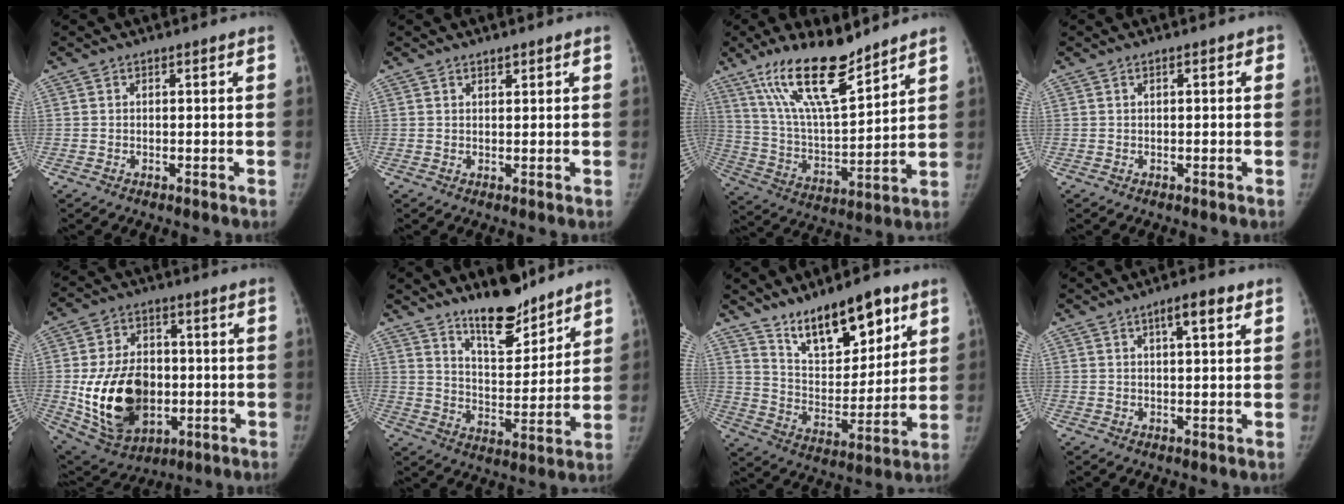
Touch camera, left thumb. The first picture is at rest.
{"total": 1.3, "force": [1.0, 0.5, 0.5], "torque": [-0.004, -0.007, 0.016]}
{"total": 18.1, "force": [12.8, 4.7, 11.8], "torque": [-0.190, -0.068, 0.245]}
{"total": 1.3, "force": [0.5, 0.6, 1.1], "torque": [-0.011, 0.002, 0.004]}
{"total": 19.7, "force": [-2.4, 13.8, 13.8], "torque": [-0.215, 0.000, -0.015]}
{"total": 12.7, "force": [10.2, 4.2, 6.4], "torque": [-0.073, -0.080, 0.172]}
{"total": 16.8, "force": [11.0, 7.0, 10.5], "torque": [-0.124, -0.066, 0.197]}
{"total": 4.9, "force": [2.4, 1.3, 4.1], "torque": [-0.058, -0.002, 0.036]}